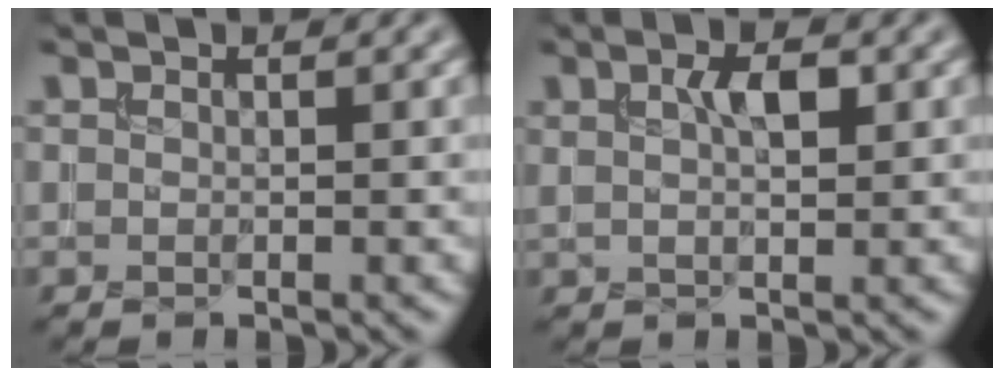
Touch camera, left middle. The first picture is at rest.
{"total": 2.8, "force": [1.0, 1.1, 2.4], "torque": [-0.046, 0.003, 0.017]}